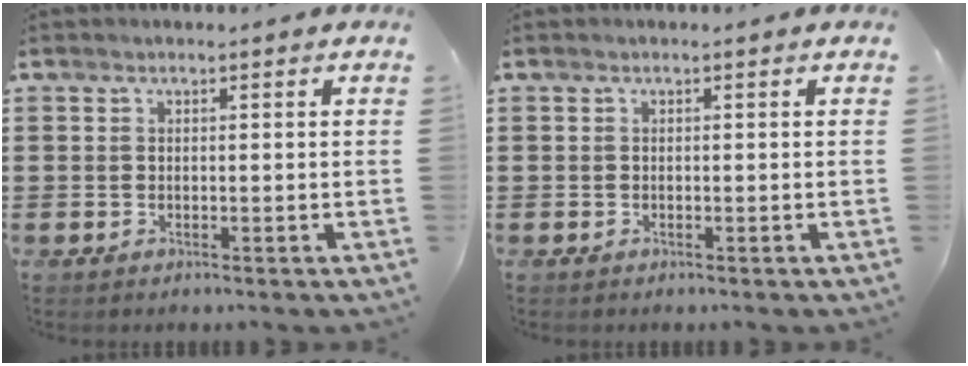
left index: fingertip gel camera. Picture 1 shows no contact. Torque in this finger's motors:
{"motor_torque": [0.00, 0.00, 0.00, 0.00]}